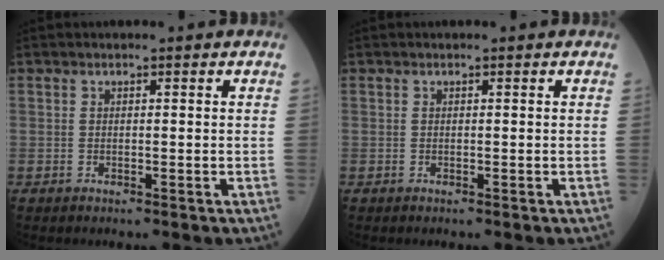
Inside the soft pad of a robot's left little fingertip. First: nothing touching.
{"total": 0.0}